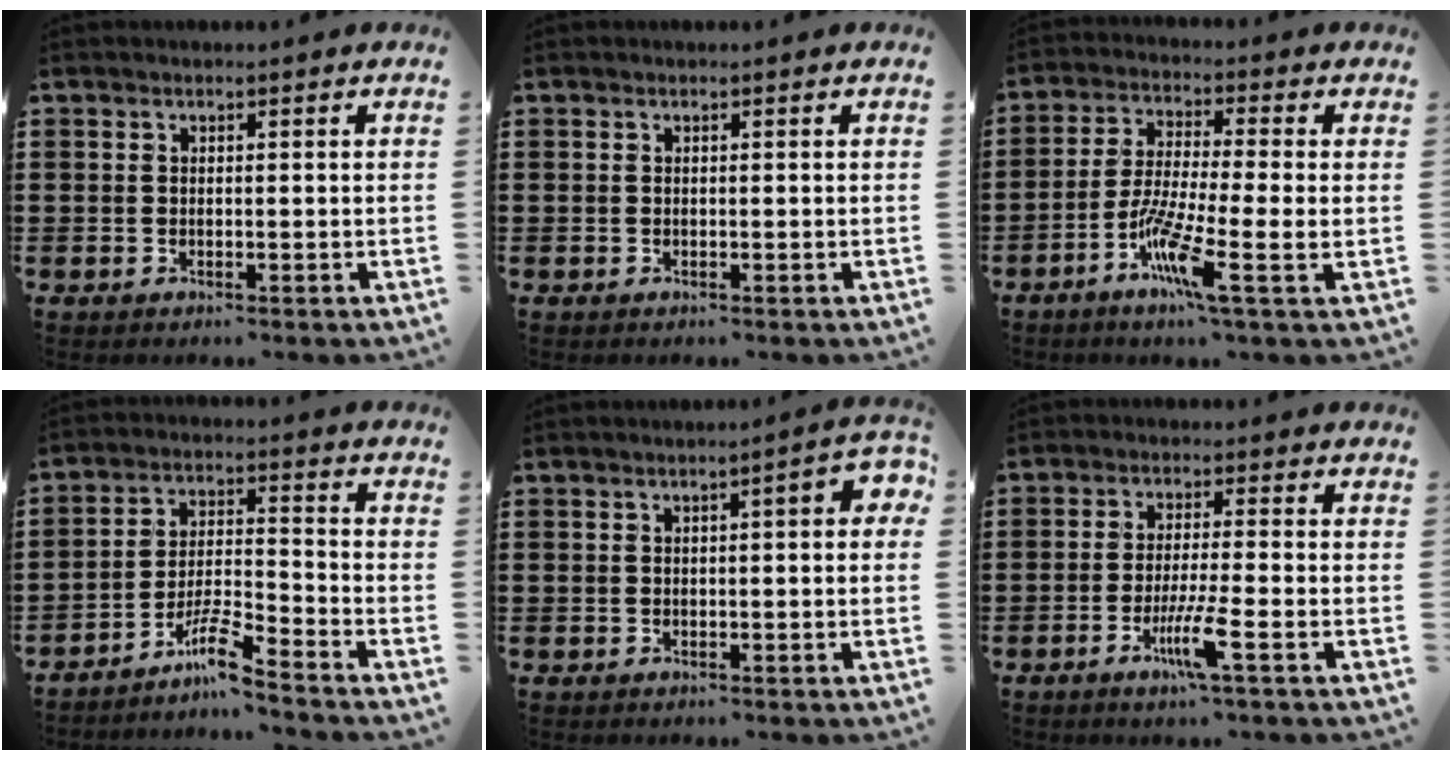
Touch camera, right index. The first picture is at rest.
{"total": 0.0}
{"total": 10.0, "force": [-4.0, 0.7, 9.1], "torque": [-0.187, -0.014, -0.076]}
{"total": 6.9, "force": [-5.8, 0.6, 3.8], "torque": [-0.079, 0.004, -0.112]}
{"total": 2.7, "force": [0.1, 0.4, 2.7], "torque": [-0.038, 0.000, -0.001]}
{"total": 6.2, "force": [-2.9, 0.0, 5.4], "torque": [-0.108, -0.017, -0.054]}